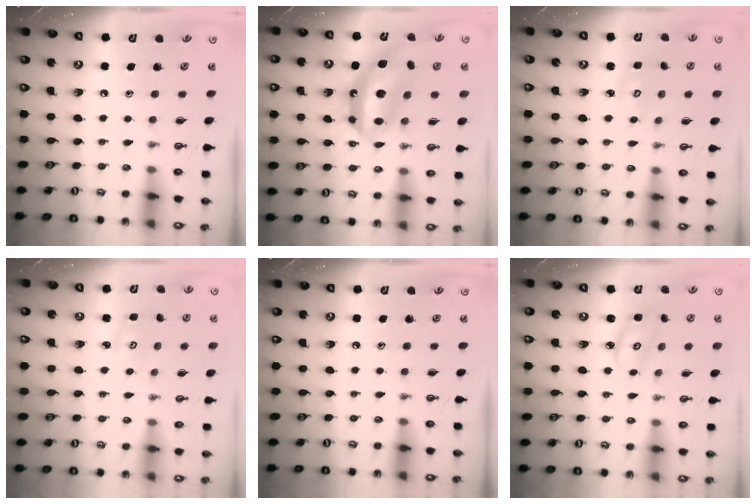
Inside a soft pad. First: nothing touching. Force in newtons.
{"total": 13.4, "press": 13.4, "slide": 0.9}
{"total": 2.6, "press": 2.6, "slide": 0.1}
{"total": 2.6, "press": 2.6, "slide": 0.2}
{"total": 0.0}
{"total": 3.8, "press": 3.8, "slide": 0.2}